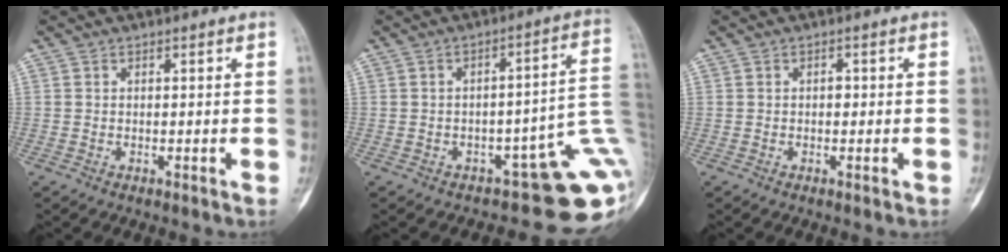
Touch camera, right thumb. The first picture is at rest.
{"total": 12.6, "force": [-3.7, 5.6, 10.6], "torque": [-0.094, 0.057, -0.041]}
{"total": 1.4, "force": [-0.1, 0.9, 1.1], "torque": [-0.010, 0.003, -0.004]}